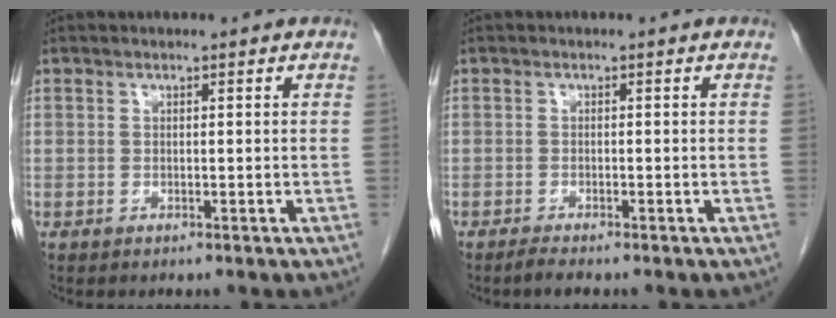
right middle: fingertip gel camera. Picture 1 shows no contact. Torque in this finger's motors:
{"motor_torque": [0.11, -0.07, 0.00, 0.00]}